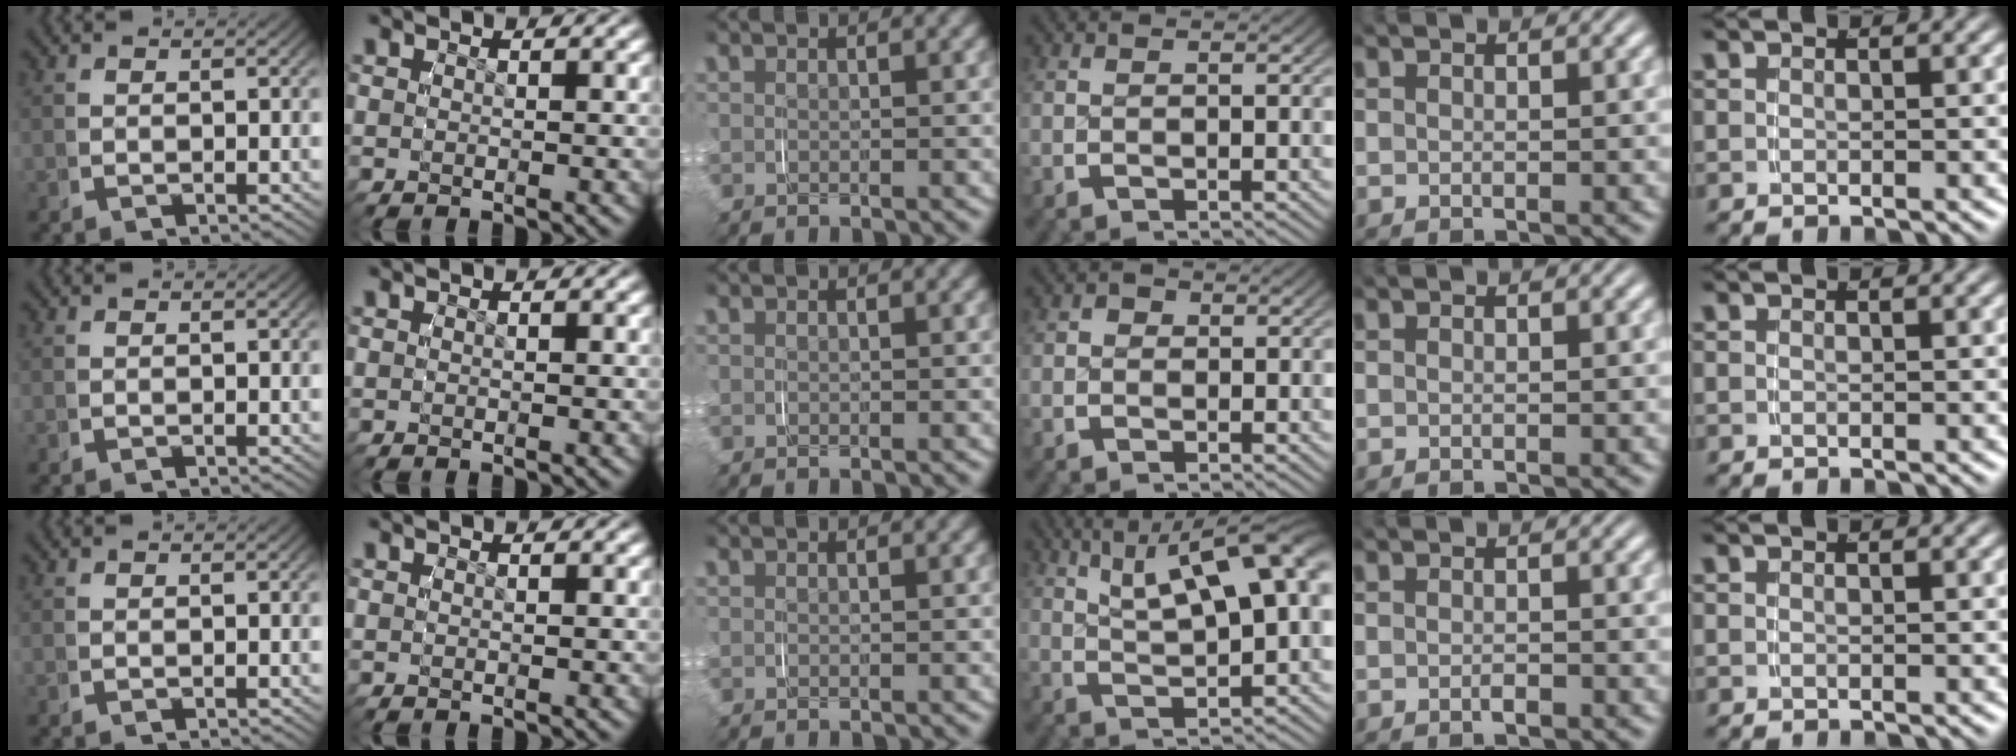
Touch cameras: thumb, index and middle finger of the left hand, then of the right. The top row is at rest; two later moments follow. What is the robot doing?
{"motion": "grasp_and_lifting", "object": "map"}